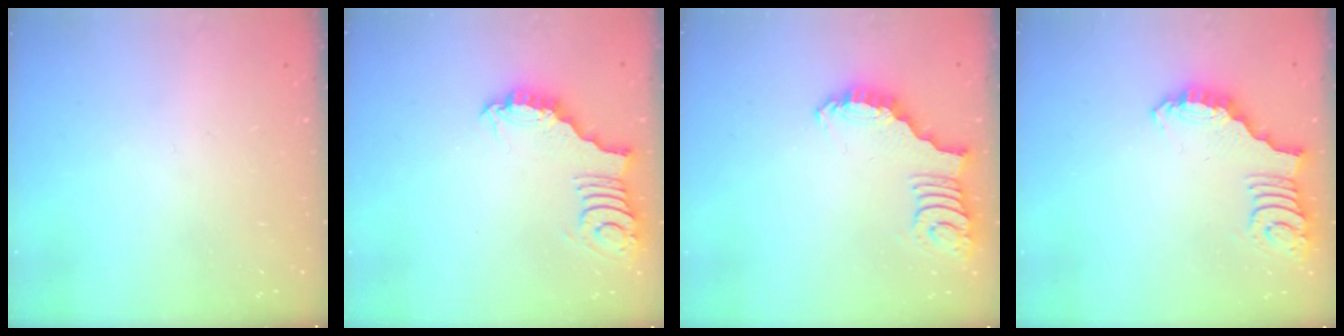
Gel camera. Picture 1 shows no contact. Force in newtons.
{"total": 3.0, "press": 3.0, "slide": 0.0}
{"total": 2.7, "press": 2.7, "slide": 0.5}
{"total": 2.5, "press": 2.5, "slide": 0.5}